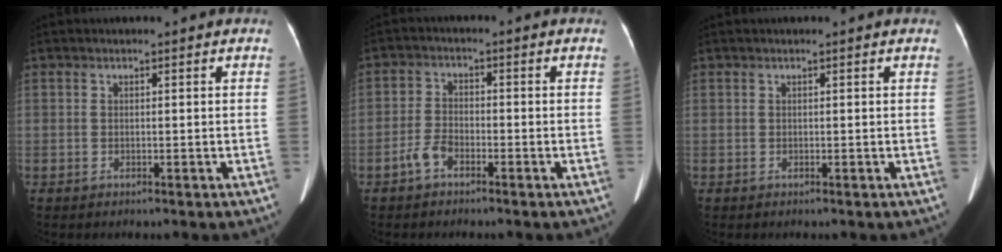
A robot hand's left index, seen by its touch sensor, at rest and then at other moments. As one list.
[{"total": 3.3, "force": [-2.4, 1.6, 1.7], "torque": [-0.042, -0.001, -0.045]}, {"total": 0.0}]